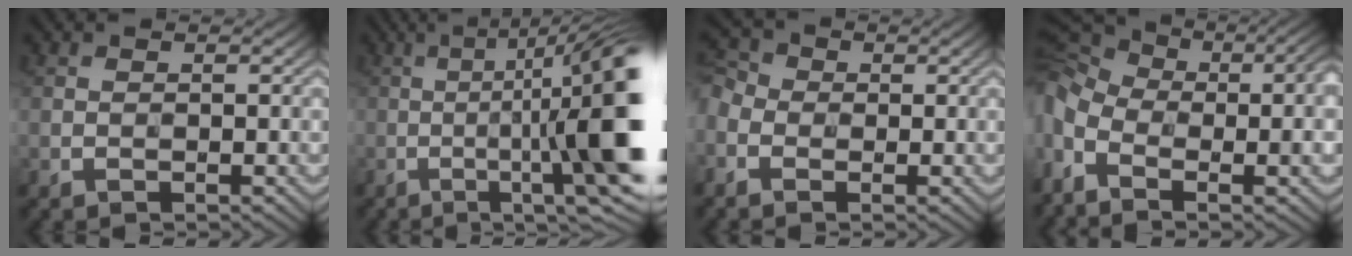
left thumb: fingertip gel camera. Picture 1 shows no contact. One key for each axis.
{"total": 15.7, "fx": -1.6, "fy": 3.0, "fz": 15.4, "tx": -0.197, "ty": 0.010, "tz": -0.014}
{"total": 4.4, "fx": -1.3, "fy": 3.5, "fz": 2.4, "tx": -0.075, "ty": 0.000, "tz": -0.034}
{"total": 14.5, "fx": -4.4, "fy": 8.0, "fz": 11.2, "tx": -0.255, "ty": -0.020, "tz": -0.061}